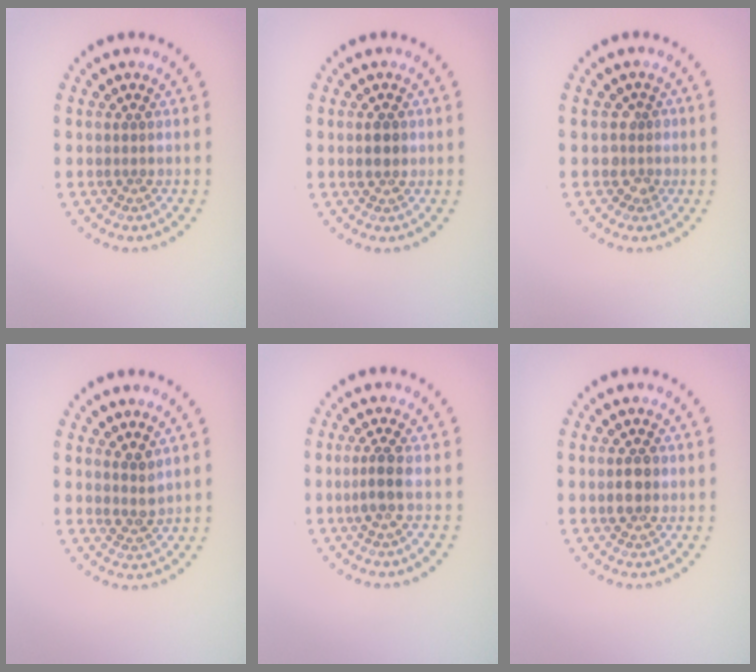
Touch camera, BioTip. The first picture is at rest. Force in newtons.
{"total": 1.6, "press": 1.6, "slide": 0.2}
{"total": 1.7, "press": 1.4, "slide": 1.0}
{"total": 1.7, "press": 1.4, "slide": 0.9}
{"total": 2.0, "press": 1.6, "slide": 1.2}
{"total": 2.4, "press": 2.4, "slide": 0.0}